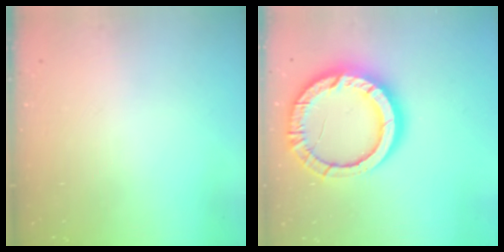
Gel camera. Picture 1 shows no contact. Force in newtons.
{"total": 17.9, "press": 17.9, "slide": 1.7}